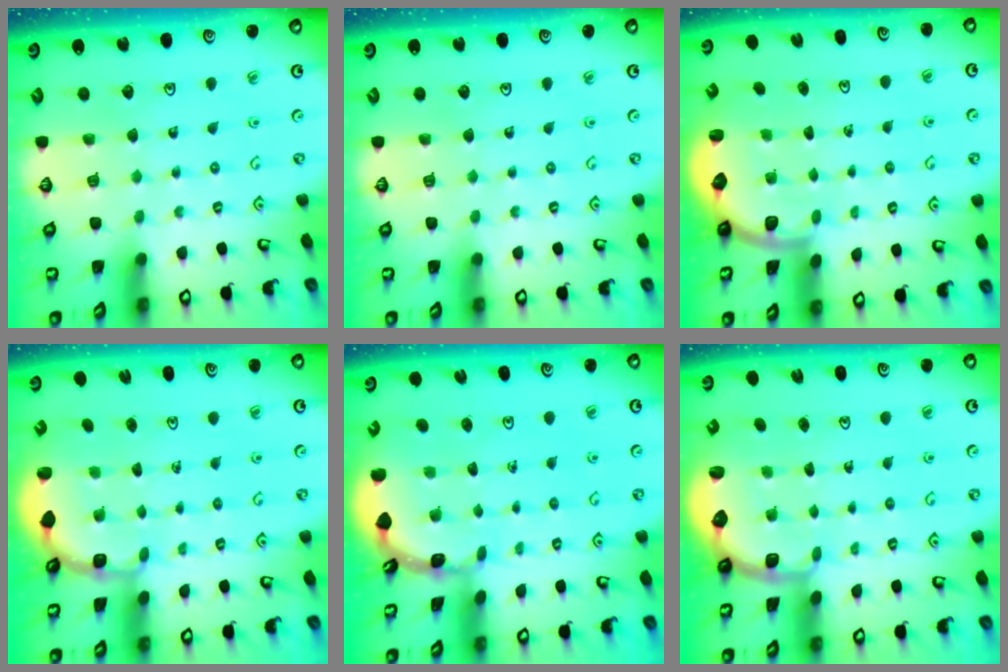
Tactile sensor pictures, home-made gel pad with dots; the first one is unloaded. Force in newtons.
{"total": 0.0}
{"total": 2.1, "press": 1.9, "slide": 1.0}
{"total": 2.9, "press": 2.5, "slide": 1.4}
{"total": 1.6, "press": 1.6, "slide": 0.3}
{"total": 2.5, "press": 1.9, "slide": 1.7}